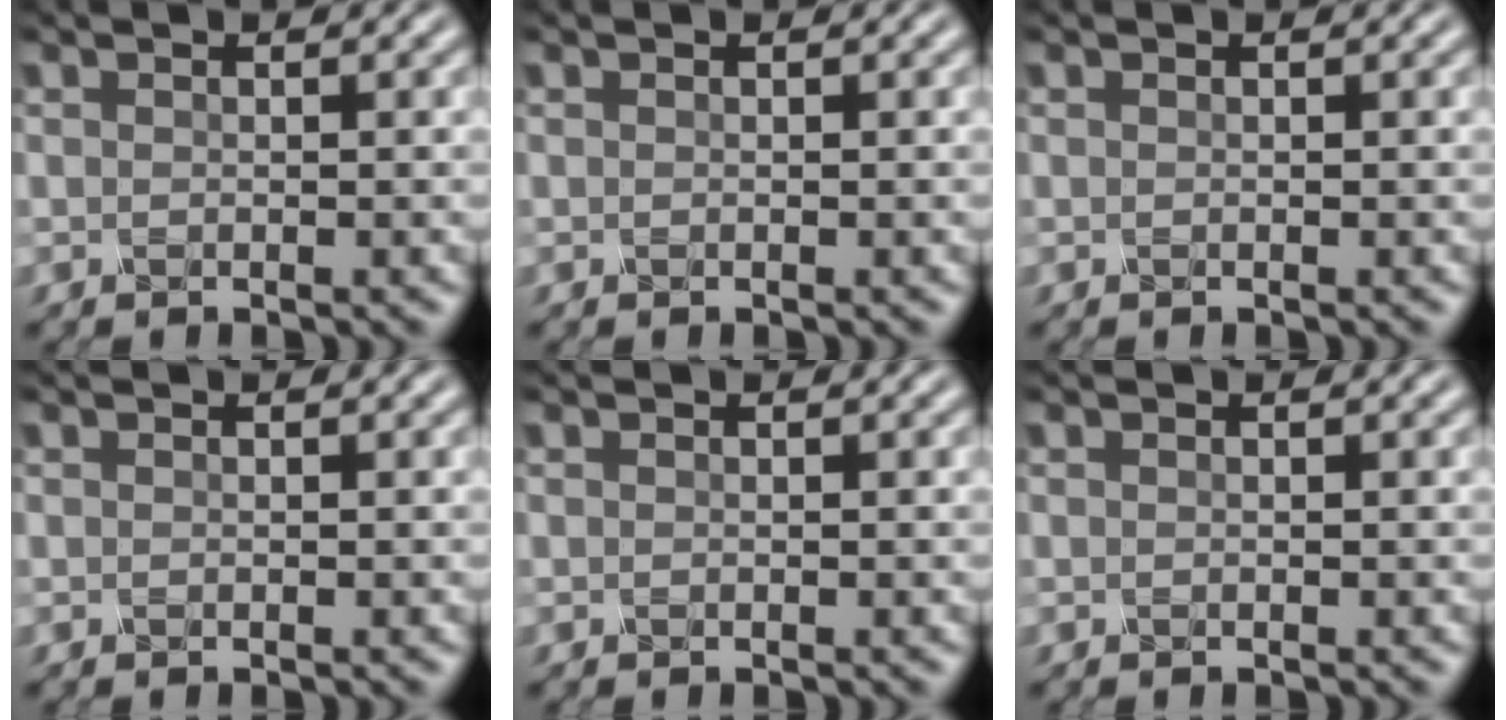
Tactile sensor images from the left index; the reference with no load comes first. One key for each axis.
{"total": 0.0}
{"total": 0.0}
{"total": 0.0}
{"total": 0.0}
{"total": 0.0}